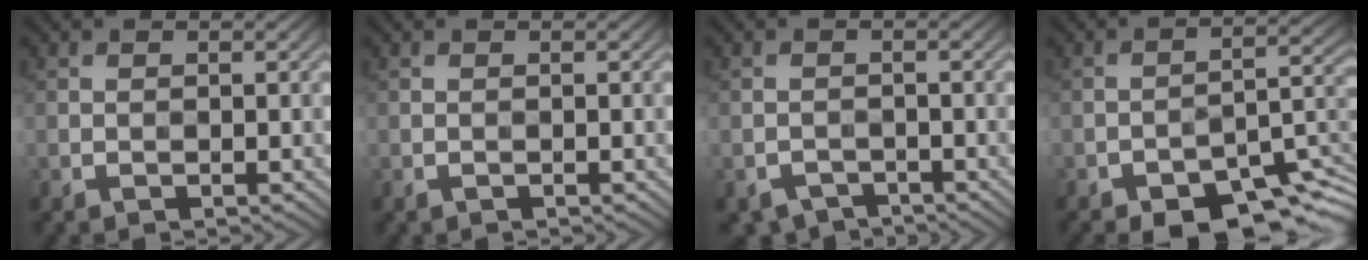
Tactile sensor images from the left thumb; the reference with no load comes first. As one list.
[{"total": 0.0}, {"total": 2.5, "force": [-2.1, 1.3, 0.6], "torque": [-0.009, -0.004, -0.038]}, {"total": 12.0, "force": [-8.5, 4.6, 7.1], "torque": [-0.095, -0.007, -0.125]}]